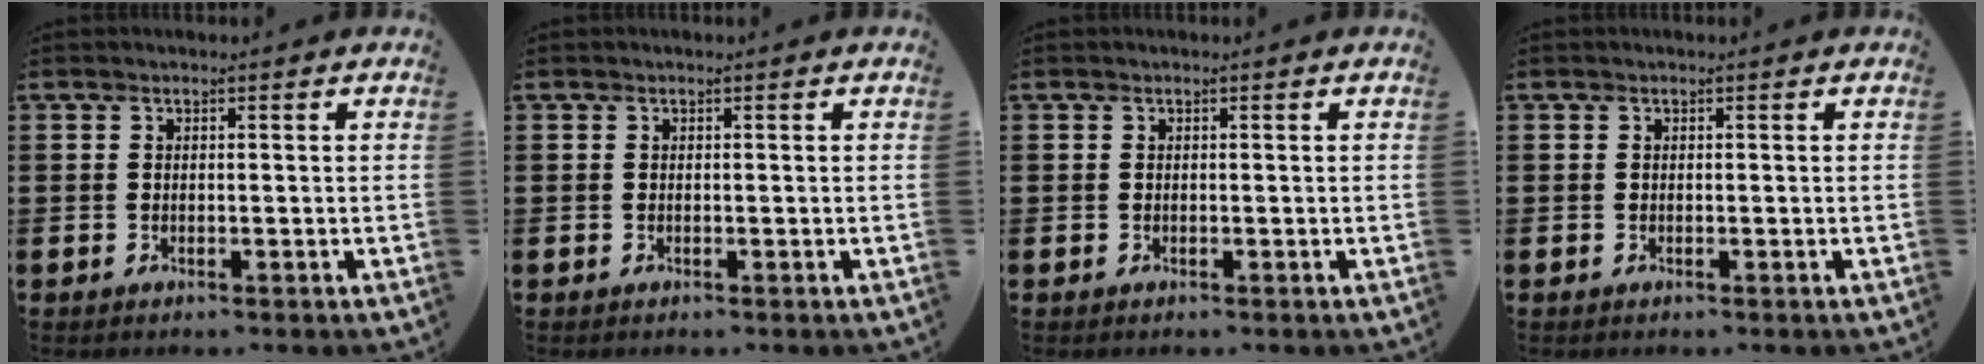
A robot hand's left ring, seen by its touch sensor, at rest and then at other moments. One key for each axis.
{"total": 0.0}
{"total": 0.0}
{"total": 0.0}